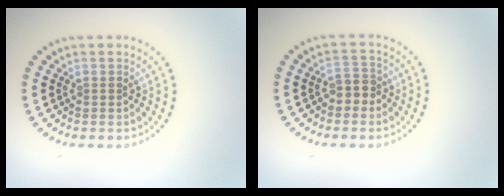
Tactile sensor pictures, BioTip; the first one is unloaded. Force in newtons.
{"total": 1.9, "press": 1.7, "slide": 0.8}